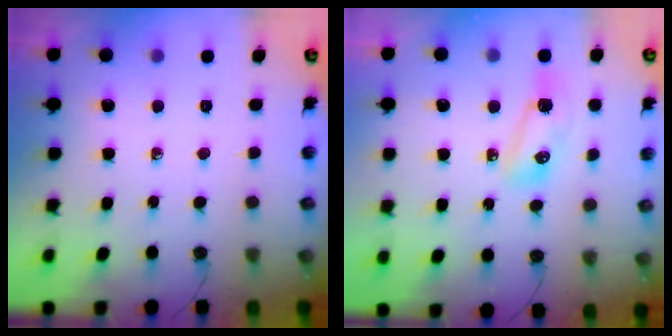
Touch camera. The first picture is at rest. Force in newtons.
{"total": 8.0, "press": 7.9, "slide": 1.1}